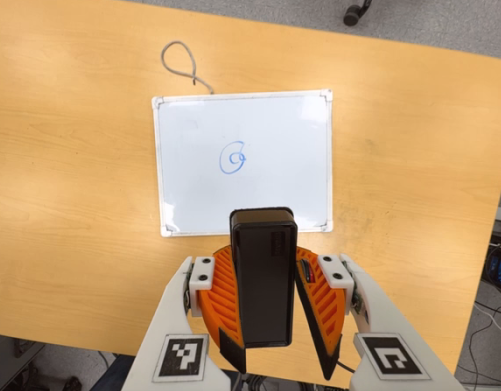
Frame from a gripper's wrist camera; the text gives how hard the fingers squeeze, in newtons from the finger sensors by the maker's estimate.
{"total": 8.0, "left": 8.8, "right": 7.2}